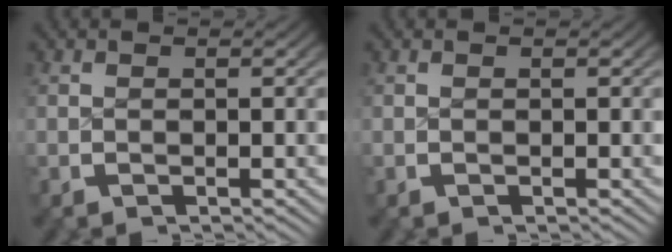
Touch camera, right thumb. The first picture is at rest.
{"total": 0.0}